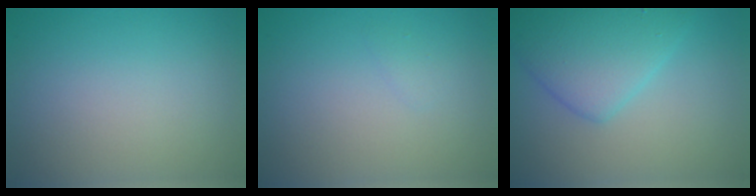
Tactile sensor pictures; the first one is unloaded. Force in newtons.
{"total": 0.6, "press": 0.6, "slide": 0.0}
{"total": 5.2, "press": 5.2, "slide": 0.1}